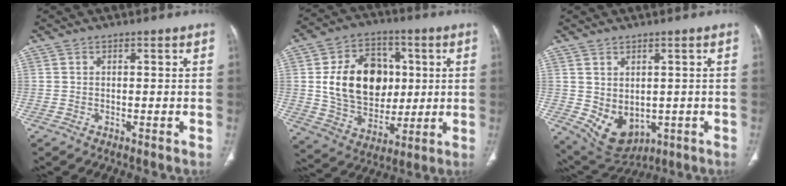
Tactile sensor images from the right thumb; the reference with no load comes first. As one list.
[{"total": 18.9, "force": [2.5, 14.2, 12.2], "torque": [-0.157, 0.001, 0.053]}, {"total": 8.5, "force": [-0.9, 6.0, 5.9], "torque": [-0.083, -0.006, 0.017]}]